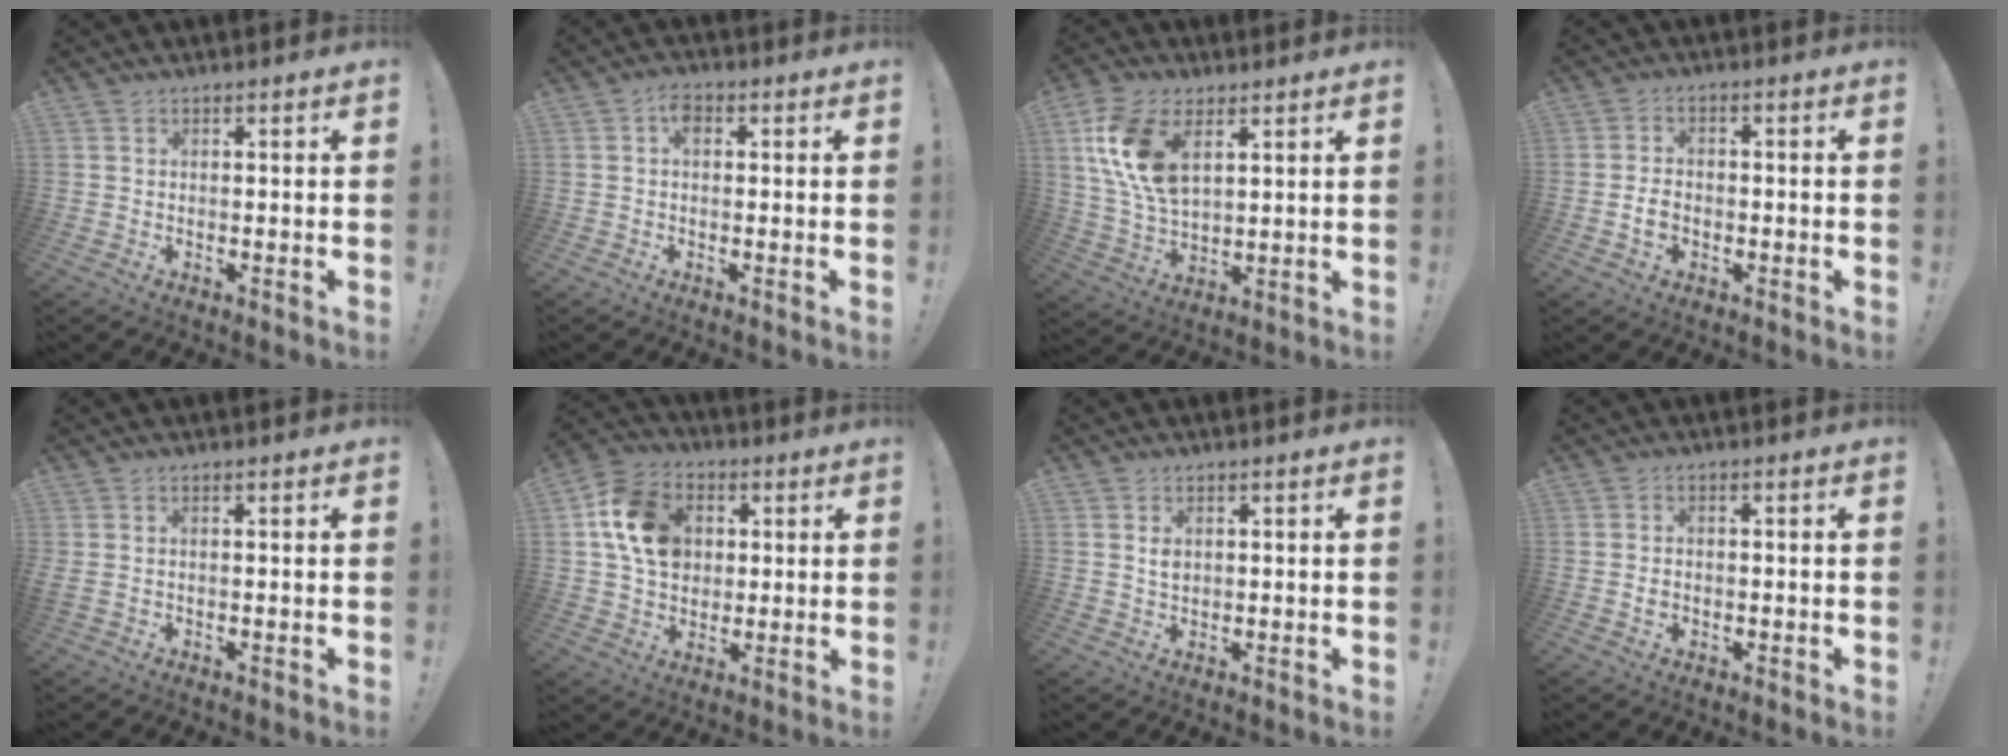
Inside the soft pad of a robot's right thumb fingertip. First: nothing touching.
{"total": 3.5, "force": [0.7, 2.2, 2.6], "torque": [-0.044, 0.005, 0.011]}
{"total": 15.0, "force": [6.3, 8.8, 10.4], "torque": [-0.209, -0.022, 0.117]}
{"total": 4.2, "force": [-1.2, 3.2, 2.4], "torque": [-0.028, 0.005, -0.022]}
{"total": 1.1, "force": [0.3, 0.1, 1.1], "torque": [-0.025, 0.000, 0.006]}
{"total": 15.6, "force": [3.4, 12.5, 8.7], "torque": [-0.127, 0.001, 0.071]}
{"total": 2.5, "force": [0.9, 2.1, 1.1], "torque": [0.001, -0.010, 0.012]}
{"total": 2.2, "force": [-0.3, 1.8, 1.2], "torque": [-0.004, 0.001, -0.008]}